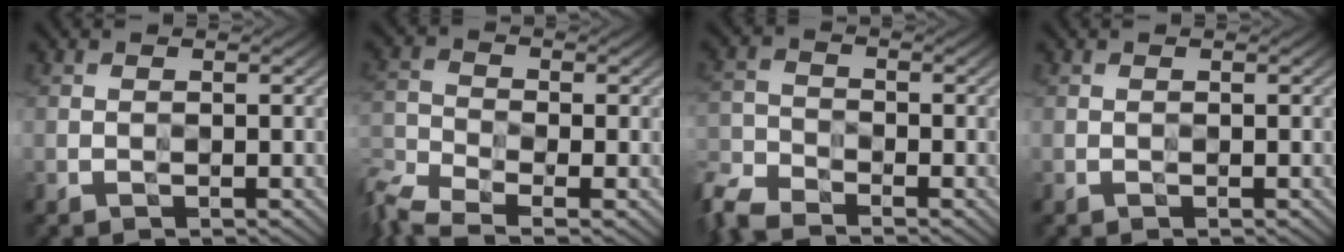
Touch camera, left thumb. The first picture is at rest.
{"total": 6.4, "force": [-4.7, 2.3, 3.7], "torque": [-0.087, -0.022, -0.095]}
{"total": 6.0, "force": [-5.4, 1.6, 1.8], "torque": [-0.047, -0.018, -0.122]}
{"total": 0.0}